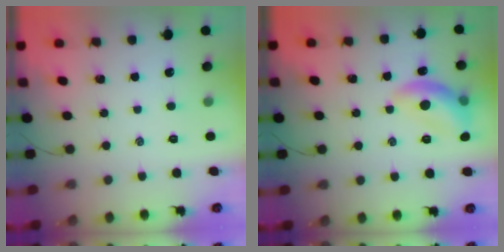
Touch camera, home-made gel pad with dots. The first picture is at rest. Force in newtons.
{"total": 11.7, "press": 11.6, "slide": 1.0}